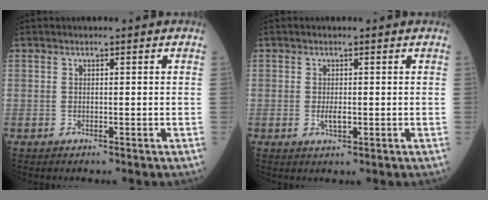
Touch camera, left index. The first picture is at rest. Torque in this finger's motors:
{"motor_torque": [0.47, 0.19, 0.04, 0.01]}